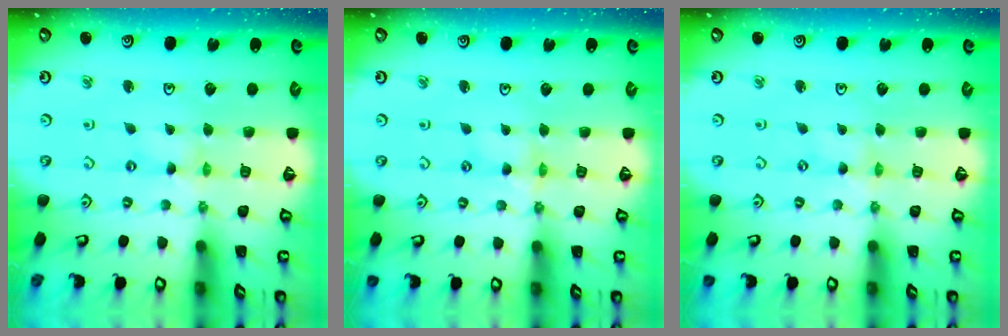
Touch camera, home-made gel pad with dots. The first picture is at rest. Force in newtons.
{"total": 2.4, "press": 2.4, "slide": 0.3}
{"total": 0.0}